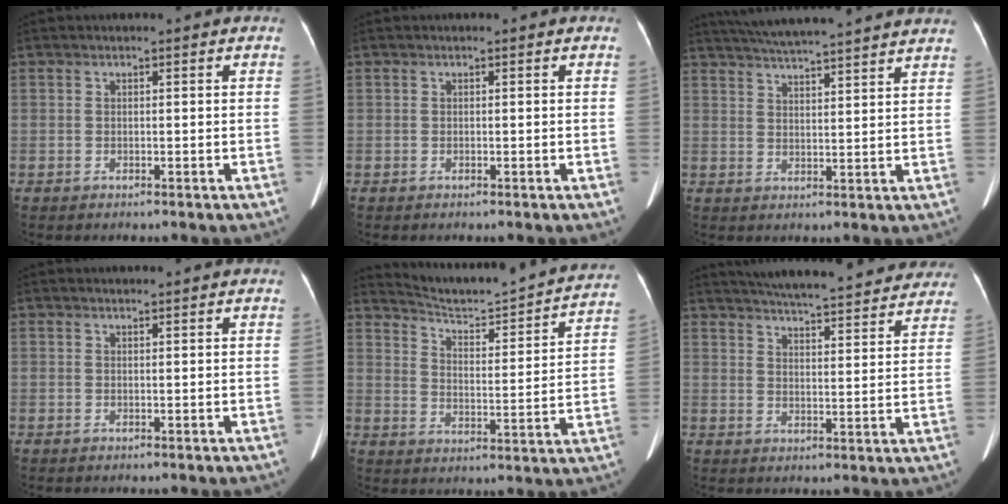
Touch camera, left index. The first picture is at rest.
{"total": 0.0}
{"total": 19.0, "force": [17.3, 0.5, 7.8], "torque": [-0.133, 0.020, 0.233]}
{"total": 2.1, "force": [2.0, -0.1, 0.6], "torque": [-0.009, 0.013, 0.028]}
{"total": 21.0, "force": [19.8, 0.9, 7.1], "torque": [-0.109, -0.048, 0.259]}
{"total": 19.2, "force": [17.2, 3.0, 7.8], "torque": [-0.114, 0.028, 0.223]}